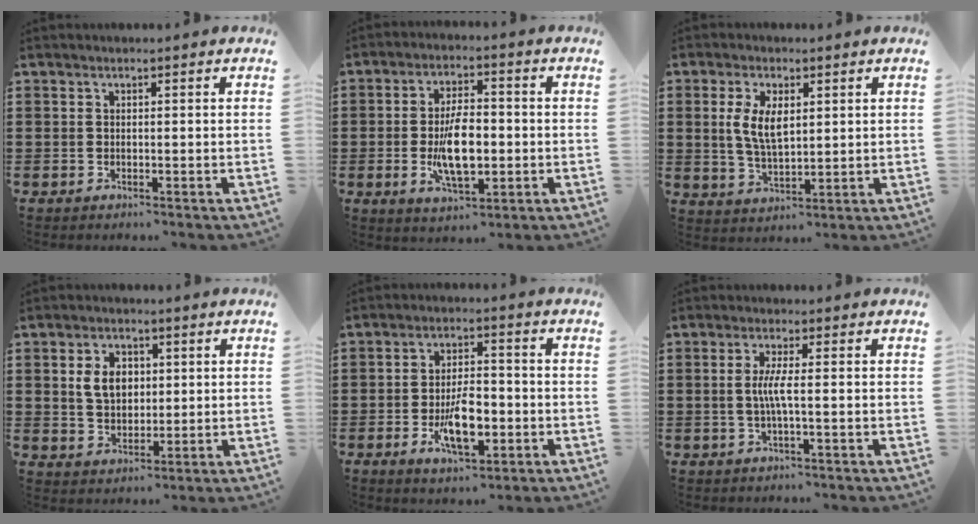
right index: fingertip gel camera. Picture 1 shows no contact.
{"total": 9.1, "force": [-1.4, 4.0, 8.1], "torque": [-0.150, -0.007, -0.031]}
{"total": 6.2, "force": [1.2, 3.0, 5.2], "torque": [-0.115, 0.006, 0.019]}
{"total": 5.4, "force": [1.2, 3.9, 3.6], "torque": [-0.082, 0.009, 0.014]}
{"total": 8.3, "force": [-2.6, 3.7, 7.0], "torque": [-0.125, -0.002, -0.045]}
{"total": 3.5, "force": [-0.3, 0.0, 3.5], "torque": [-0.073, -0.008, -0.010]}